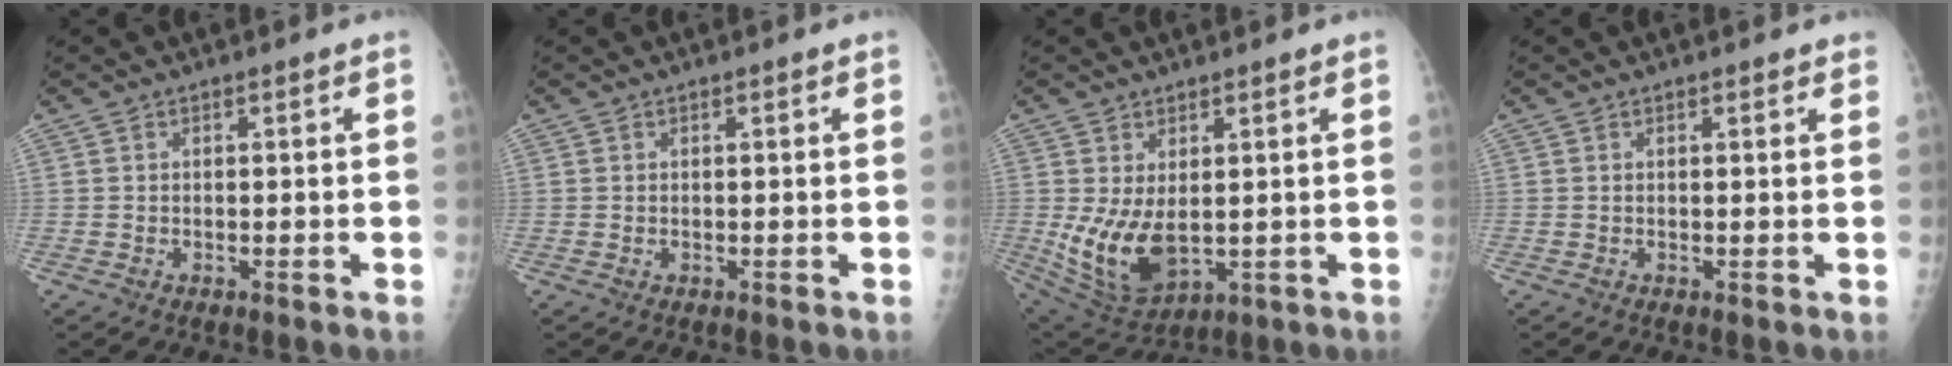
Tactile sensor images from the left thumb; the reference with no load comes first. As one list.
[{"total": 0.7, "force": [0.3, 0.3, 0.5], "torque": [-0.009, 0.002, 0.005]}, {"total": 10.7, "force": [0.6, 5.9, 8.9], "torque": [-0.157, -0.024, 0.035]}, {"total": 1.2, "force": [0.9, 0.4, 0.7], "torque": [-0.008, -0.003, 0.010]}]